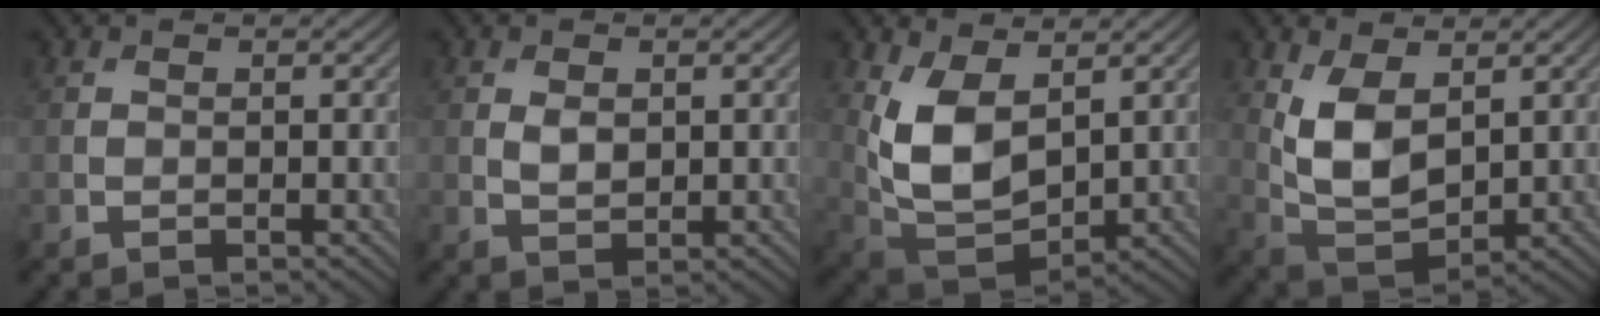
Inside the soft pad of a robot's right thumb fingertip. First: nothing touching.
{"total": 2.1, "force": [0.5, 1.3, 1.5], "torque": [-0.034, -0.004, 0.012]}
{"total": 9.2, "force": [2.9, 5.1, 7.1], "torque": [-0.176, -0.007, 0.057]}
{"total": 7.3, "force": [2.3, 3.9, 5.7], "torque": [-0.127, -0.007, 0.047]}